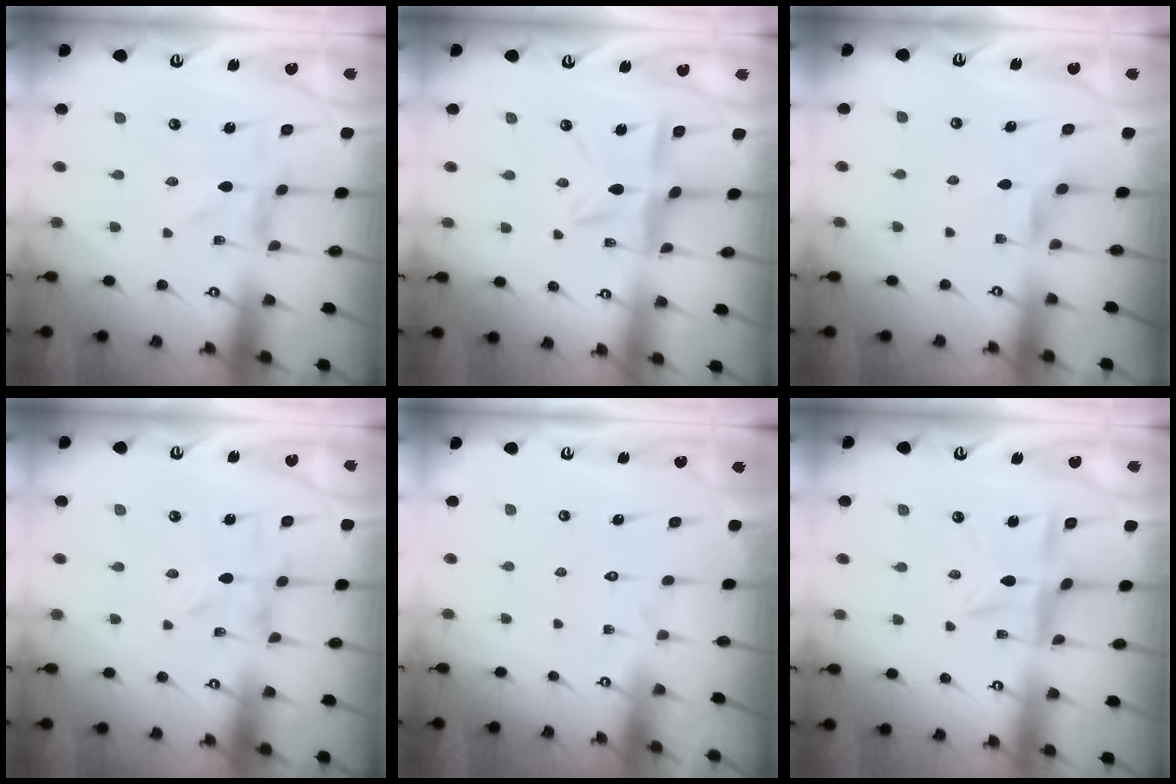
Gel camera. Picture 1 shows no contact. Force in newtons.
{"total": 10.6, "press": 10.6, "slide": 0.9}
{"total": 2.3, "press": 2.3, "slide": 0.5}
{"total": 0.0}
{"total": 1.5, "press": 1.5, "slide": 0.1}
{"total": 8.8, "press": 8.7, "slide": 0.9}